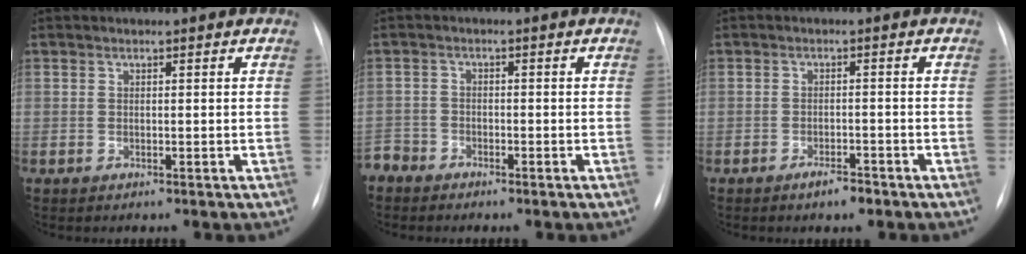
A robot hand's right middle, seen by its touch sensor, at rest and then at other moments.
{"total": 3.2, "force": [-2.8, 1.5, -0.4], "torque": [0.011, 0.000, -0.058]}
{"total": 2.4, "force": [-1.7, 0.6, 1.6], "torque": [-0.024, -0.001, -0.026]}